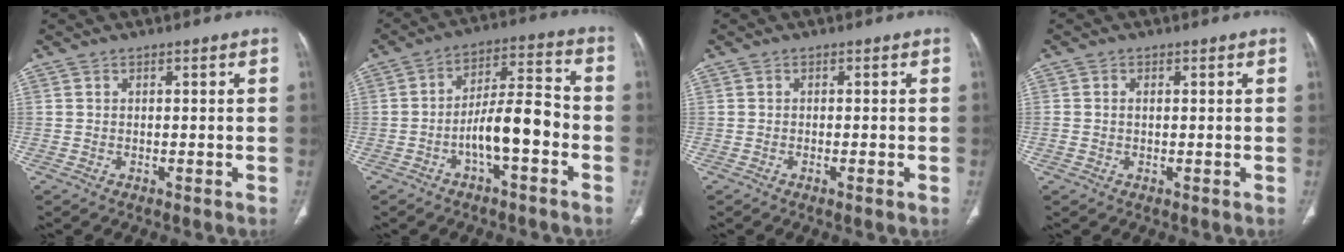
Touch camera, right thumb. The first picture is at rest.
{"total": 10.9, "force": [-3.6, 3.7, 9.6], "torque": [-0.157, 0.046, -0.062]}
{"total": 1.2, "force": [-0.5, 0.2, 1.1], "torque": [-0.022, -0.002, -0.008]}
{"total": 1.1, "force": [0.0, 0.8, 0.8], "torque": [-0.024, 0.007, 0.003]}